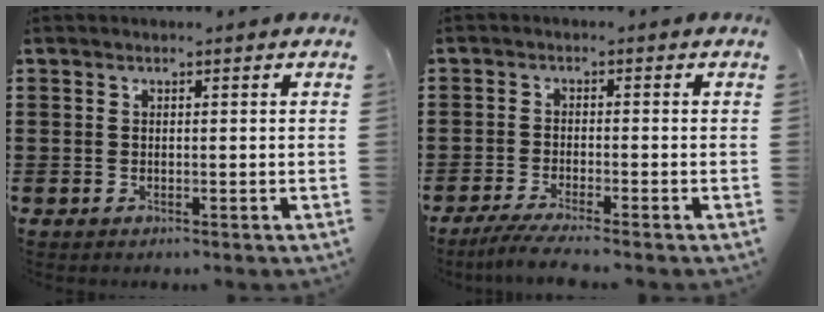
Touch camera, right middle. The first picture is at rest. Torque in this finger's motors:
{"motor_torque": [0.78, -0.04, 0.07, 0.04]}